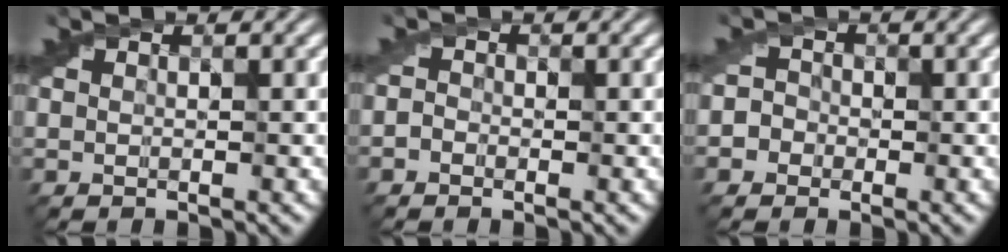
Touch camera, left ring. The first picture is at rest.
{"total": 1.3, "force": [-0.6, 1.1, 0.4], "torque": [0.004, -0.002, -0.028]}
{"total": 2.8, "force": [-0.6, 2.7, 0.7], "torque": [0.017, 0.016, -0.040]}